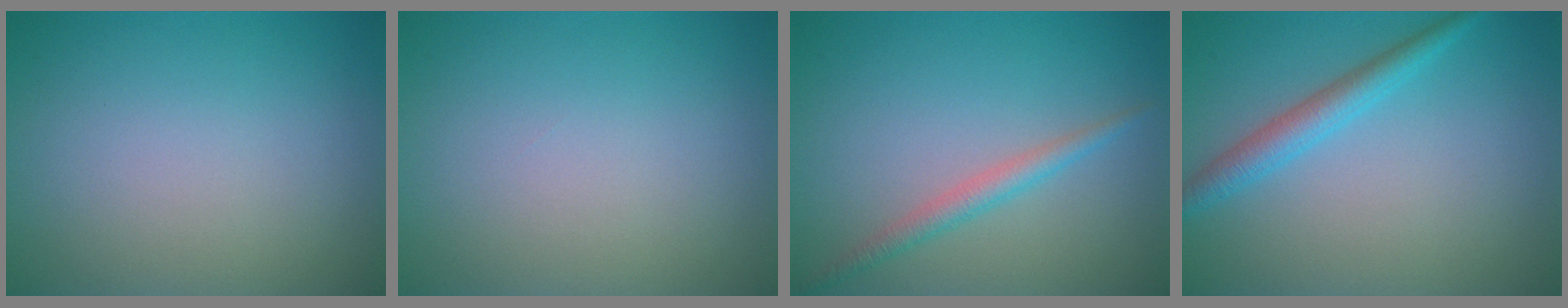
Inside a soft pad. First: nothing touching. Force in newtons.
{"total": 0.0}
{"total": 2.0, "press": 2.0, "slide": 0.1}
{"total": 2.7, "press": 2.7, "slide": 0.1}